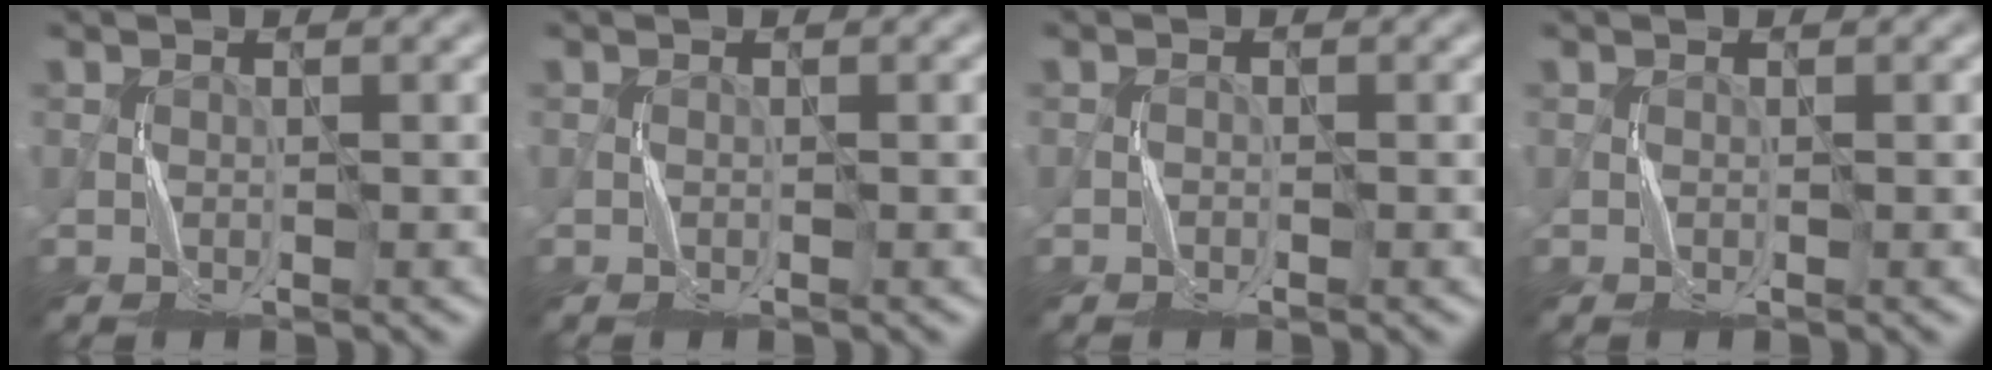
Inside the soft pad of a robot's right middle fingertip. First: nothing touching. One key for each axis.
{"total": 0.0}
{"total": 0.5, "fx": -0.4, "fy": 0.3, "fz": 0.1, "tx": 0.002, "ty": 0.002, "tz": -0.009}
{"total": 0.0}